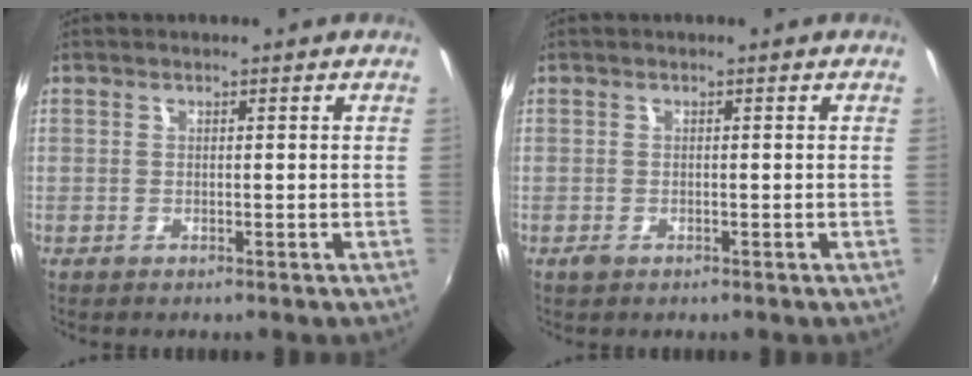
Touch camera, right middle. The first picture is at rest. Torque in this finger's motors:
{"motor_torque": [0.52, -0.46, 0.02, 0.03]}